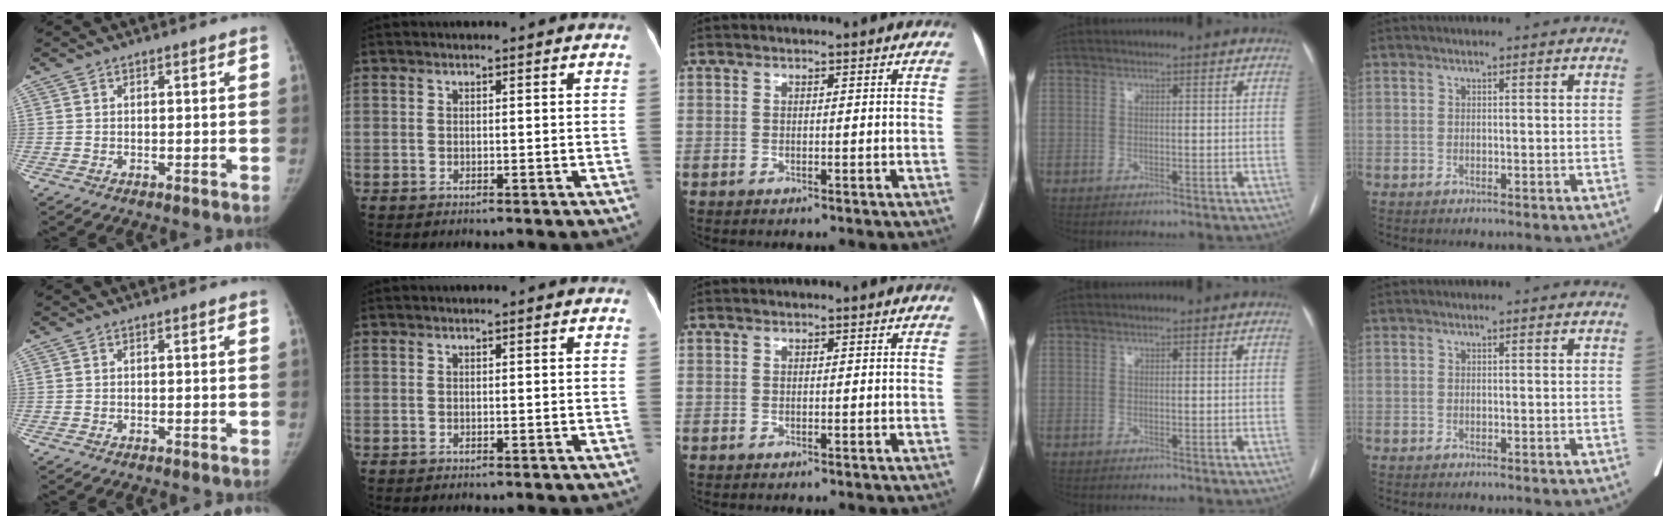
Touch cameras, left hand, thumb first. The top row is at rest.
{}